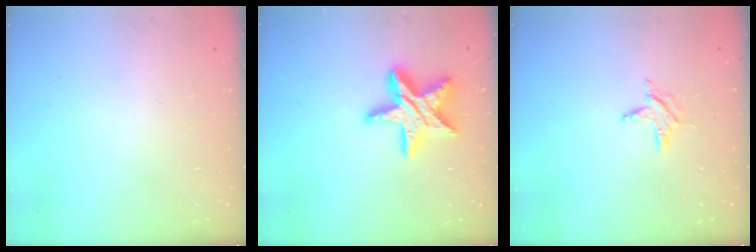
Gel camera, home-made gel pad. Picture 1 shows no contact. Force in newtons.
{"total": 17.7, "press": 17.6, "slide": 1.6}
{"total": 4.9, "press": 4.9, "slide": 0.5}